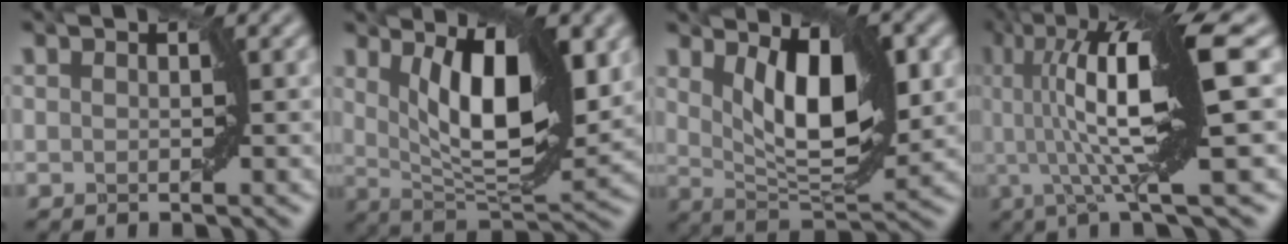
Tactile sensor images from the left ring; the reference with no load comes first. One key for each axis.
{"total": 9.7, "fx": 2.7, "fy": 3.5, "fz": 8.6, "tx": -0.137, "ty": -0.012, "tz": 0.050}
{"total": 8.0, "fx": 2.2, "fy": 3.2, "fz": 7.0, "tx": -0.116, "ty": -0.012, "tz": 0.042}
{"total": 12.1, "fx": 1.9, "fy": 2.3, "fz": 11.8, "tx": -0.180, "ty": 0.012, "tz": 0.031}